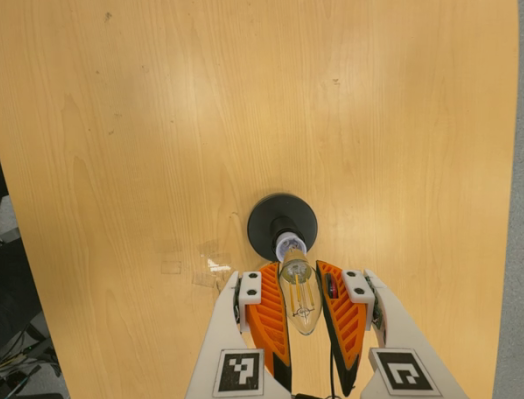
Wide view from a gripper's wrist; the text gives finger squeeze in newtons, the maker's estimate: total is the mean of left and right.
{"total": 18.1, "left": 19.4, "right": 16.8}